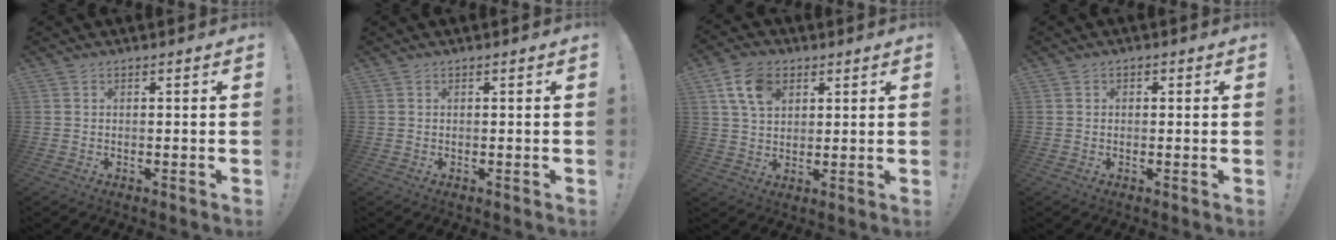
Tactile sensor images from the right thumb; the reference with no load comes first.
{"total": 0.0}
{"total": 10.1, "force": [4.4, 6.8, 6.0], "torque": [-0.104, 0.003, 0.088]}
{"total": 1.2, "force": [-0.3, 1.0, 0.5], "torque": [-0.008, 0.005, -0.006]}